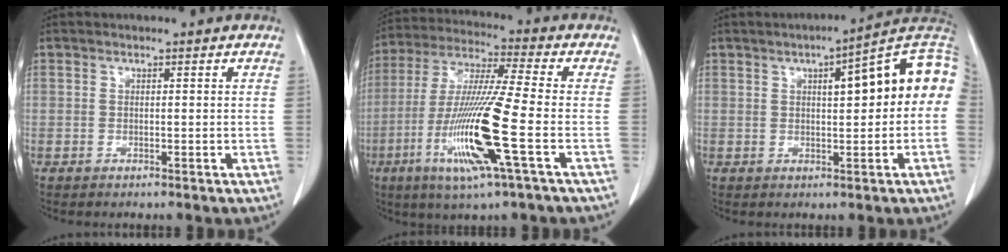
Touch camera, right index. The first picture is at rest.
{"total": 16.0, "force": [-5.0, -0.4, 15.2], "torque": [-0.315, -0.022, -0.101]}
{"total": 12.7, "force": [2.3, 2.6, 12.2], "torque": [-0.167, 0.038, 0.024]}